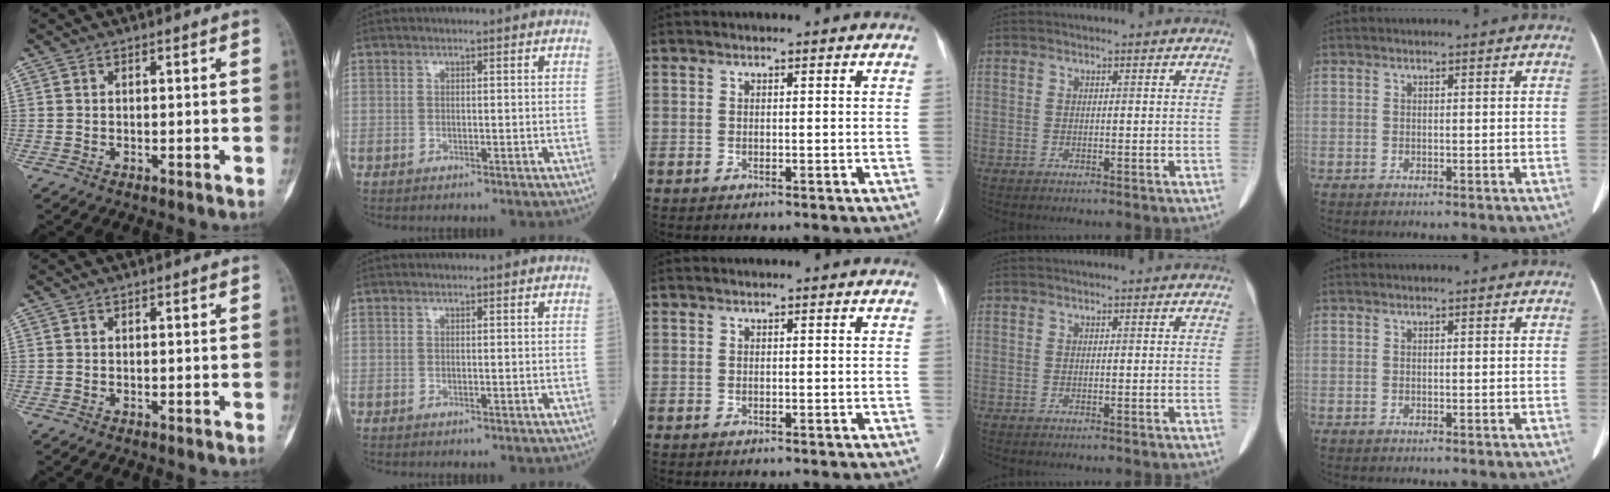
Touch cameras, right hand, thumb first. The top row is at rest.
{}